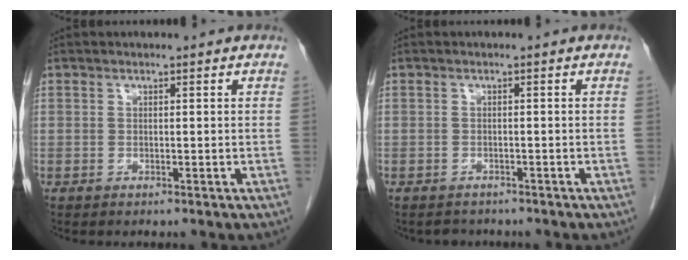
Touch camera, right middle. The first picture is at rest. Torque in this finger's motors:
{"motor_torque": [0.06, -0.05, 0.00, 0.01]}